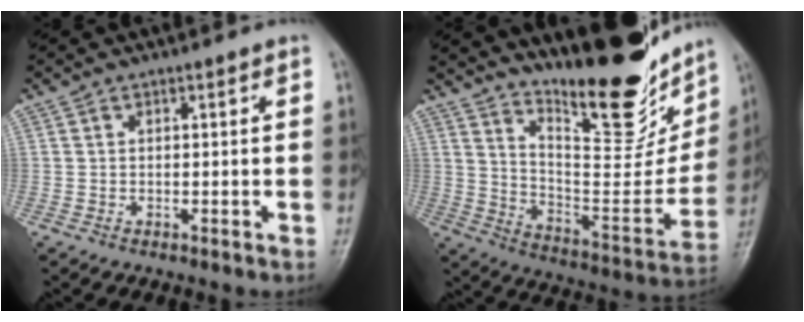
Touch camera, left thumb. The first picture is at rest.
{"total": 24.0, "force": [17.6, 7.4, 14.5], "torque": [-0.171, -0.113, 0.277]}